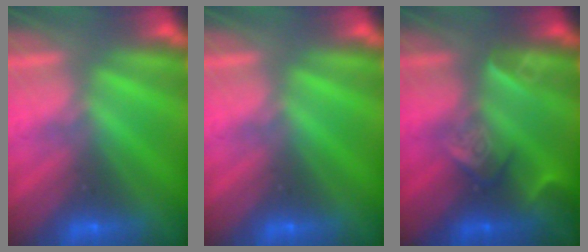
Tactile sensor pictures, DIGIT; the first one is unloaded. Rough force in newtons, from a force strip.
{"total": 0.0}
{"total": 2.4}